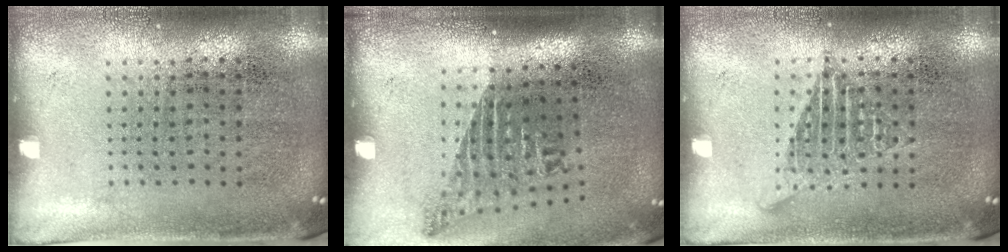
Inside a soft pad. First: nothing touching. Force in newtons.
{"total": 1.8, "press": 1.2, "slide": 1.3}
{"total": 1.9, "press": 1.9, "slide": 0.2}